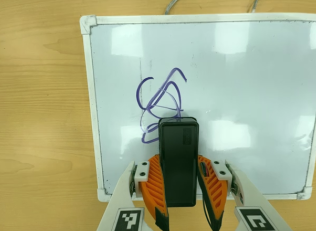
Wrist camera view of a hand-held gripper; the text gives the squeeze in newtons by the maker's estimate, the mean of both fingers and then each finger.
{"total": 6.6, "left": 5.7, "right": 7.5}